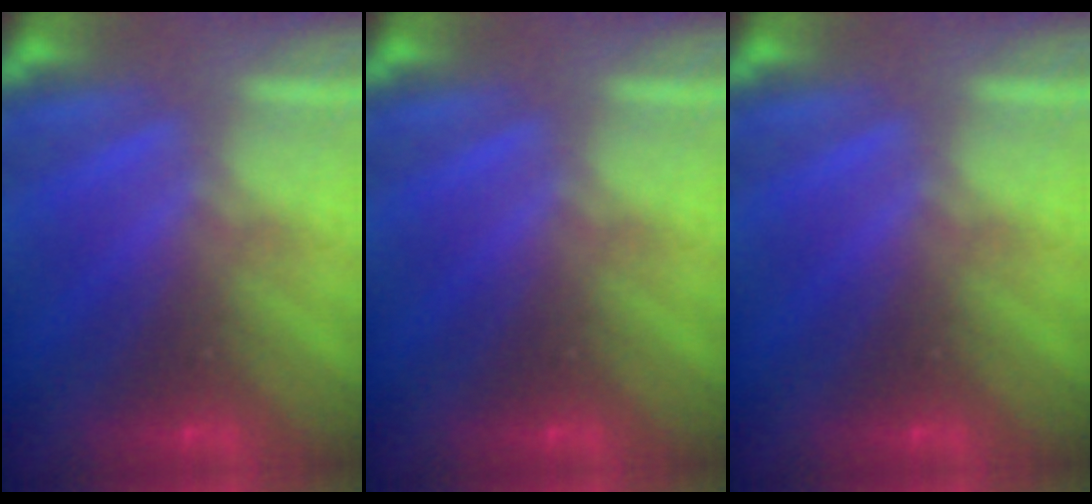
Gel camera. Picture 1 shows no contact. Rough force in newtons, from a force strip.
{"total": 0.0}
{"total": 0.0}